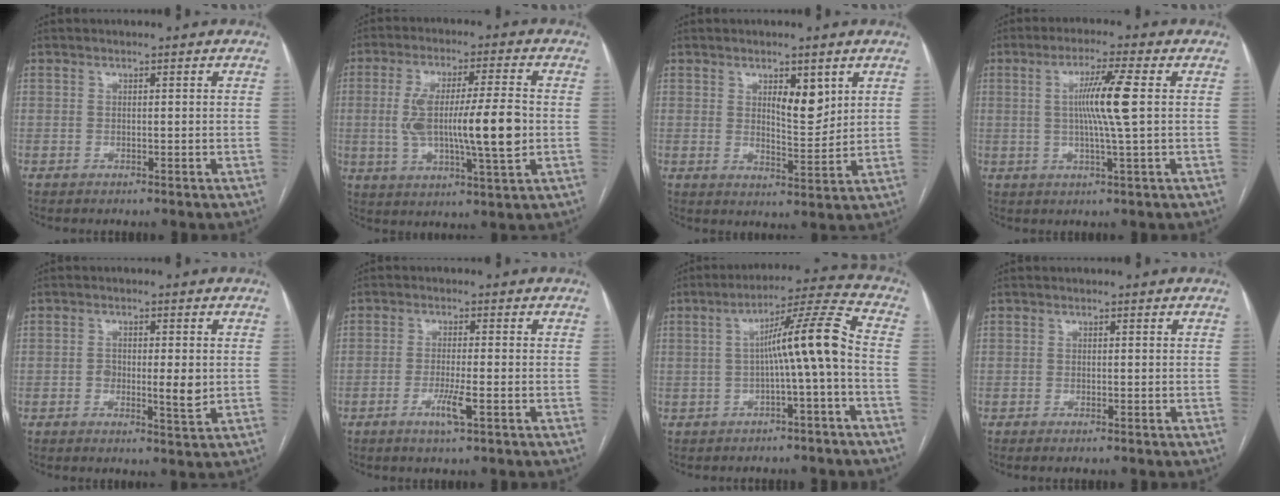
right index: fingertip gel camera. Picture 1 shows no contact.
{"total": 13.8, "force": [-0.7, 1.9, 13.6], "torque": [-0.250, 0.005, -0.010]}
{"total": 5.7, "force": [2.6, 2.0, 4.7], "torque": [-0.076, -0.008, 0.046]}
{"total": 7.7, "force": [1.0, -1.0, 7.6], "torque": [-0.138, 0.000, 0.019]}
{"total": 4.8, "force": [-0.4, 1.6, 4.6], "torque": [-0.073, -0.005, -0.005]}
{"total": 3.9, "force": [-1.7, 0.0, 3.5], "torque": [-0.070, -0.008, -0.031]}
{"total": 9.5, "force": [-1.0, -0.9, 9.4], "torque": [-0.148, 0.027, -0.016]}
{"total": 0.5, "force": [-0.2, 0.0, 0.5], "torque": [-0.011, 0.000, -0.004]}